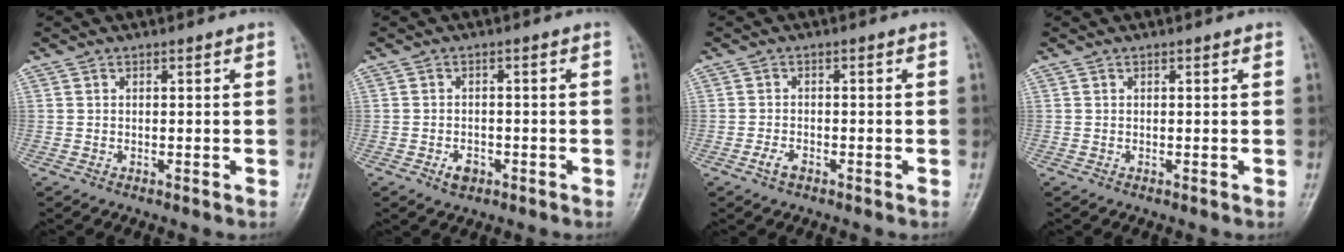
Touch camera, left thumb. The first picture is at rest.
{"total": 2.8, "force": [-1.4, 1.9, 1.5], "torque": [-0.019, 0.007, -0.020]}
{"total": 2.2, "force": [-1.3, 1.2, 1.4], "torque": [-0.030, 0.008, -0.026]}
{"total": 0.0}